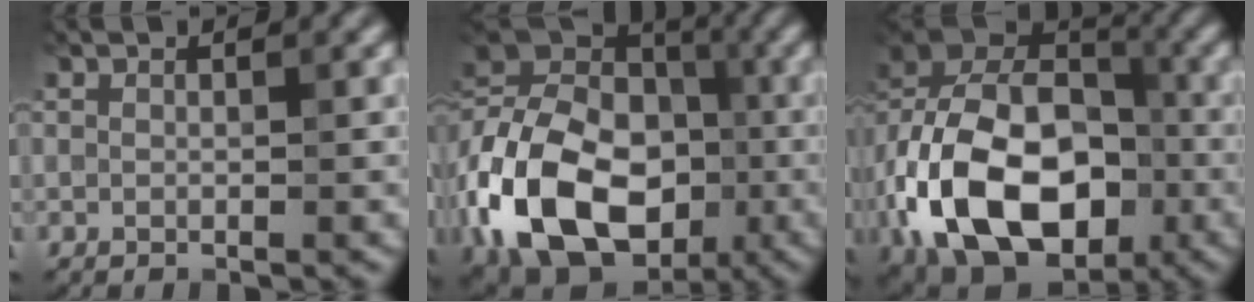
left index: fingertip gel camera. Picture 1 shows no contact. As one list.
[{"total": 18.0, "force": [-6.2, 13.0, 10.8], "torque": [-0.232, 0.000, -0.116]}, {"total": 17.3, "force": [-5.7, 11.2, 11.9], "torque": [-0.215, 0.003, -0.113]}]